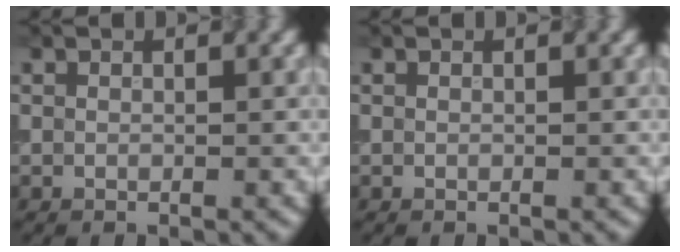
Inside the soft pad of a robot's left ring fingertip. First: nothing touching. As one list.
[{"total": 0.0}]